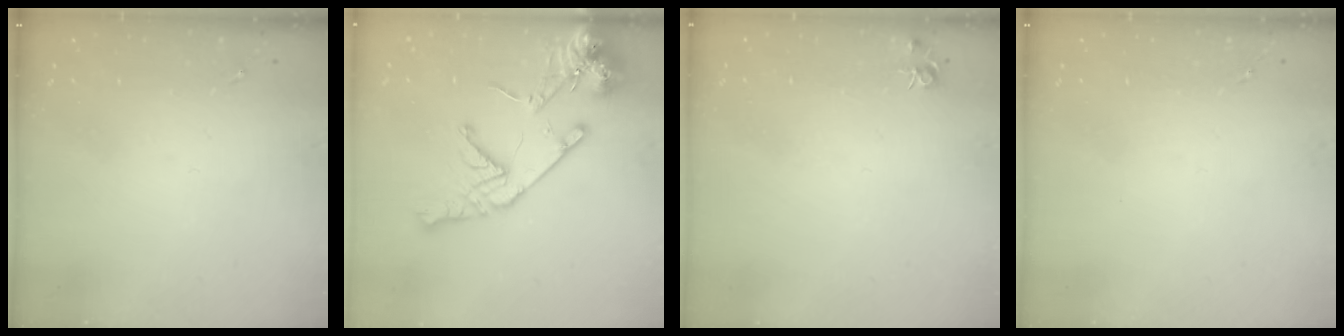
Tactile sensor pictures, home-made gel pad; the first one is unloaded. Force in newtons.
{"total": 16.2, "press": 16.0, "slide": 2.5}
{"total": 4.3, "press": 4.3, "slide": 0.5}
{"total": 0.0}